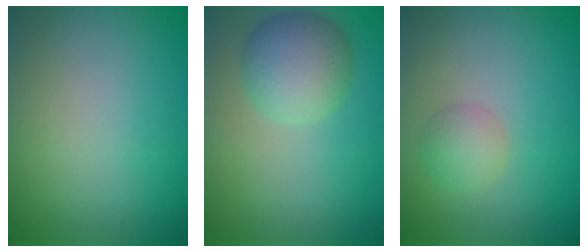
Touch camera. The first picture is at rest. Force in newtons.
{"total": 4.2, "press": 4.2, "slide": 0.4}
{"total": 2.0, "press": 2.0, "slide": 0.0}